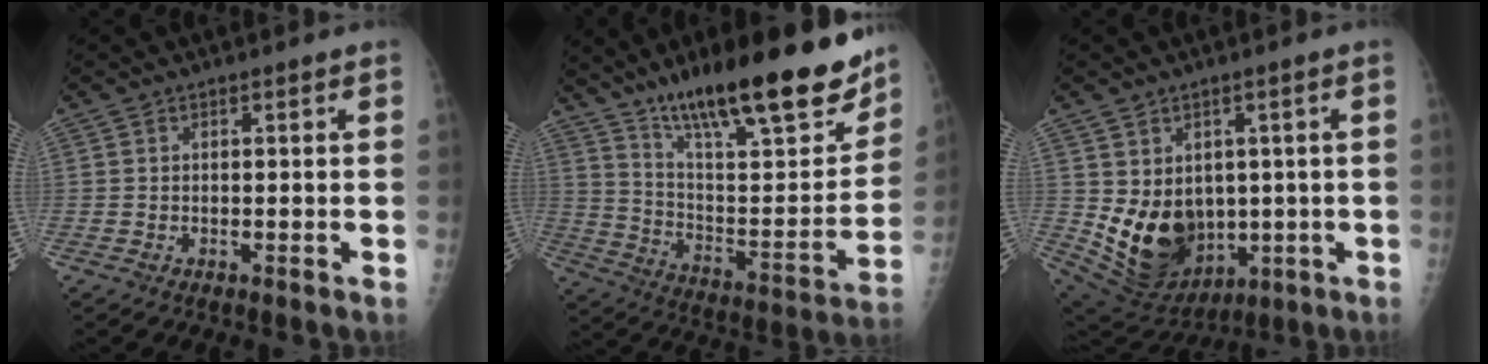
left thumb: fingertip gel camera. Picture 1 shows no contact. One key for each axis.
{"total": 28.5, "fx": 20.1, "fy": 6.9, "fz": 19.0, "tx": -0.260, "ty": -0.074, "tz": 0.320}
{"total": 14.6, "fx": -0.6, "fy": 11.3, "fz": 9.2, "tx": -0.121, "ty": -0.014, "tz": 0.031}